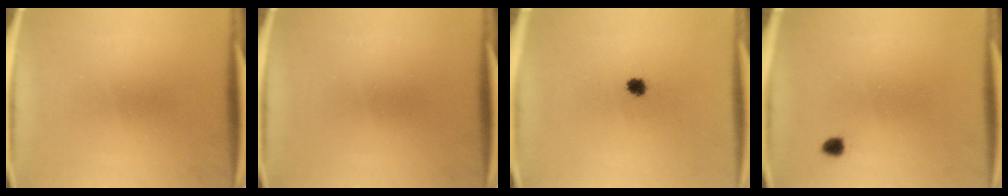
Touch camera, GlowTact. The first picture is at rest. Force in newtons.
{"total": 0.0}
{"total": 2.4}
{"total": 1.3}